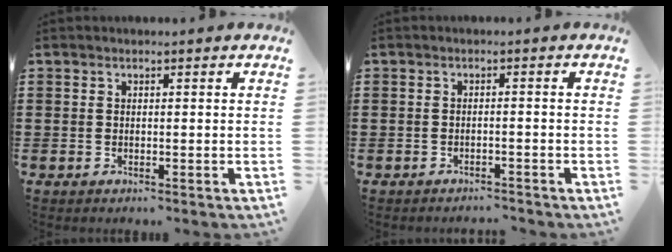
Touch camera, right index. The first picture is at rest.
{"total": 1.2, "force": [-1.1, 0.1, 0.3], "torque": [-0.008, 0.002, -0.024]}